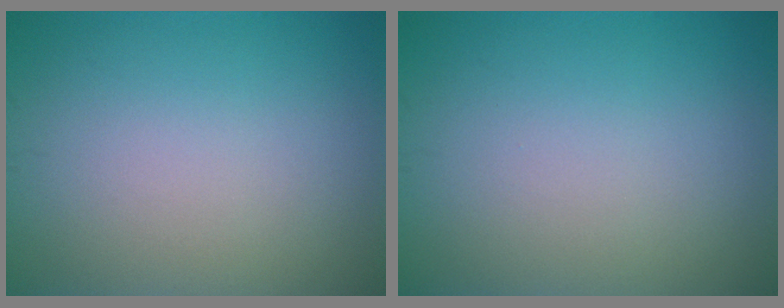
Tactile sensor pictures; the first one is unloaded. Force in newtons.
{"total": 0.0}